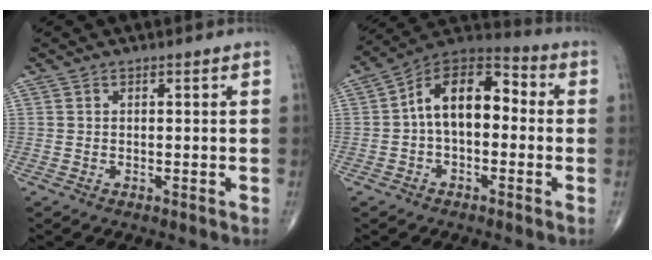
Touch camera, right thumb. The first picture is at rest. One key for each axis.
{"total": 13.6, "fx": 0.2, "fy": 8.1, "fz": 10.9, "tx": -0.151, "ty": 0.047, "tz": -0.013}